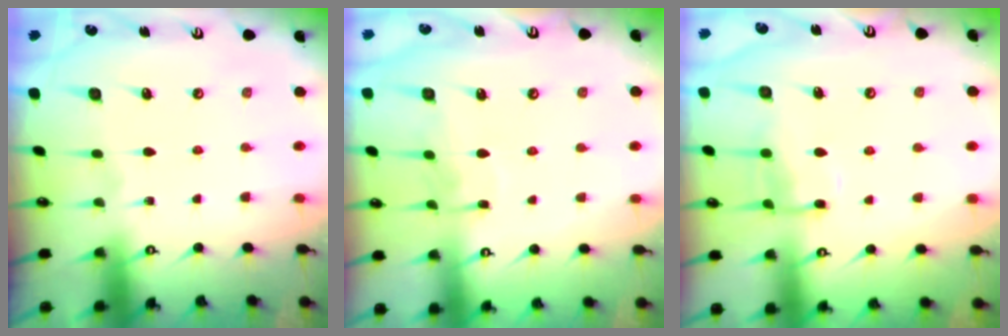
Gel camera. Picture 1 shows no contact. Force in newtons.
{"total": 7.4, "press": 7.4, "slide": 0.0}
{"total": 10.1, "press": 10.1, "slide": 1.1}